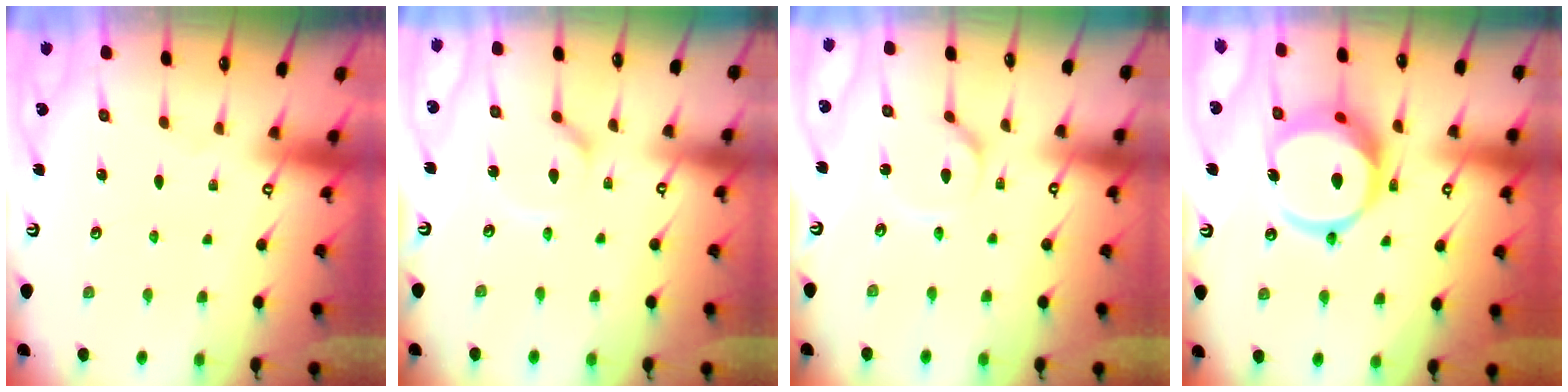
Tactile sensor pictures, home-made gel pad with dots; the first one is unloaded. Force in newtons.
{"total": 8.3, "press": 8.3, "slide": 0.7}
{"total": 4.5, "press": 4.5, "slide": 0.4}
{"total": 15.3, "press": 15.2, "slide": 1.9}